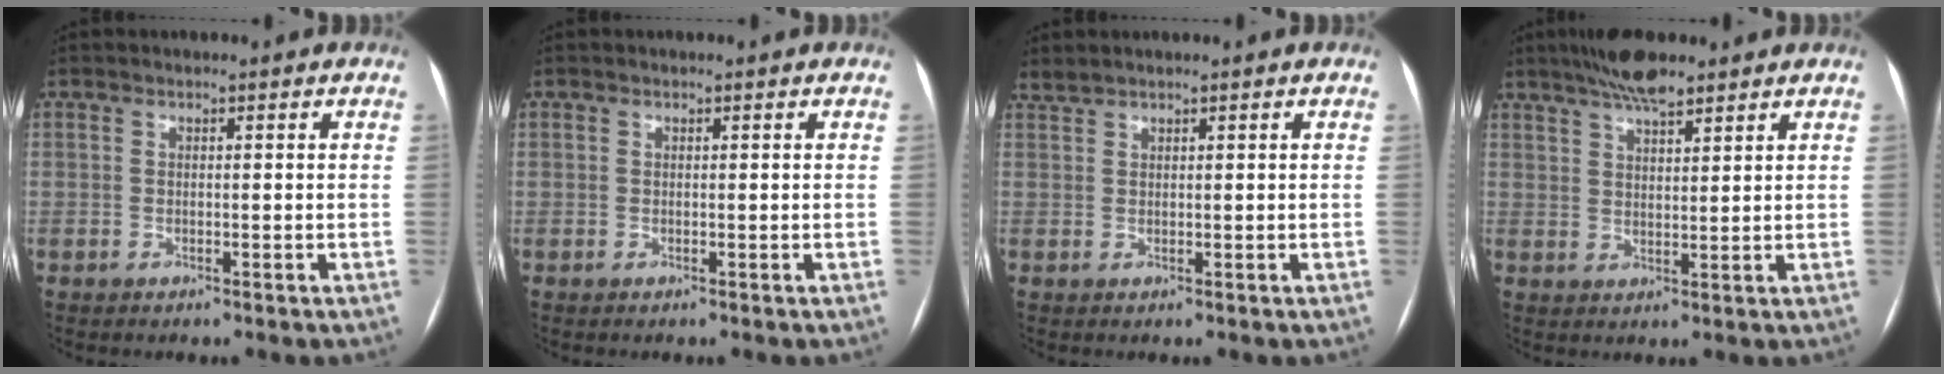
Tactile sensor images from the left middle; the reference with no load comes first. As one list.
[{"total": 0.0}, {"total": 1.1, "force": [1.1, -0.1, 0.1], "torque": [-0.007, 0.011, 0.028]}, {"total": 6.5, "force": [5.1, 1.3, 3.8], "torque": [-0.071, 0.014, 0.090]}]